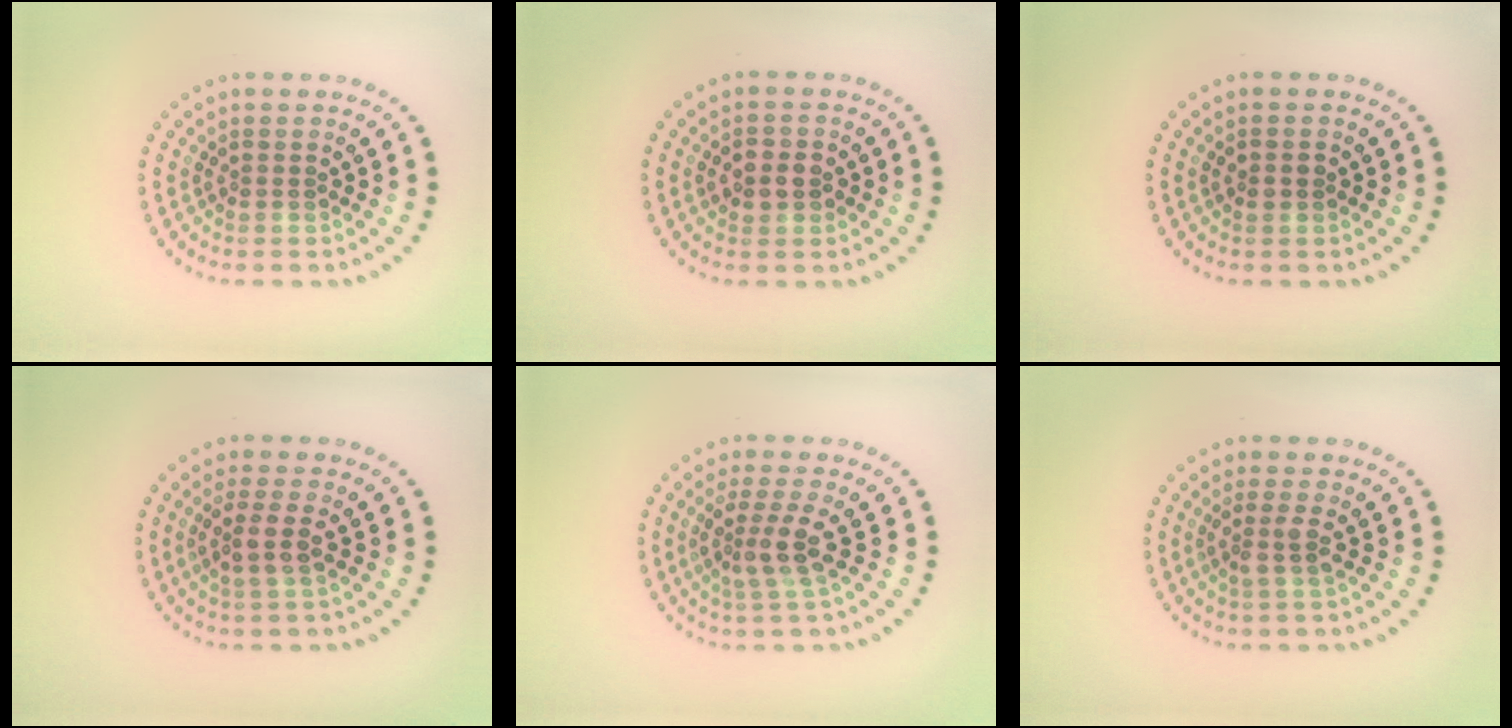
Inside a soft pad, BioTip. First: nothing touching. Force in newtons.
{"total": 2.2, "press": 2.2, "slide": 0.3}
{"total": 1.1, "press": 1.1, "slide": 0.2}
{"total": 2.4, "press": 2.0, "slide": 1.3}
{"total": 3.0, "press": 2.3, "slide": 1.9}
{"total": 1.9, "press": 1.3, "slide": 1.3}